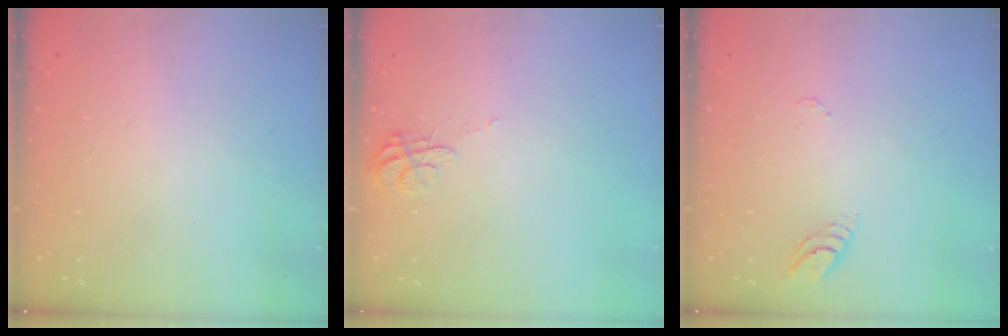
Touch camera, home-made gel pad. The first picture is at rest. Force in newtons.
{"total": 6.1, "press": 6.0, "slide": 0.5}
{"total": 3.4, "press": 3.4, "slide": 0.4}